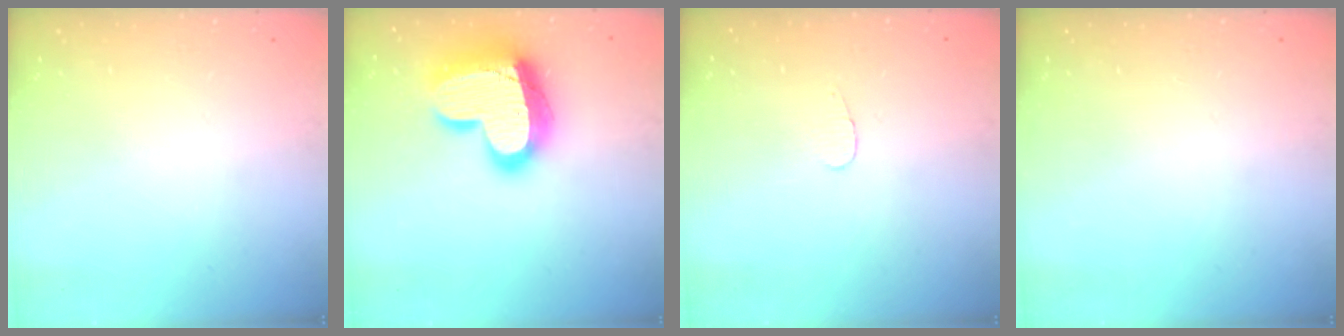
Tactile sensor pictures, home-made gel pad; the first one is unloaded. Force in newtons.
{"total": 21.4, "press": 21.3, "slide": 1.7}
{"total": 2.8, "press": 2.8, "slide": 0.3}
{"total": 0.0}